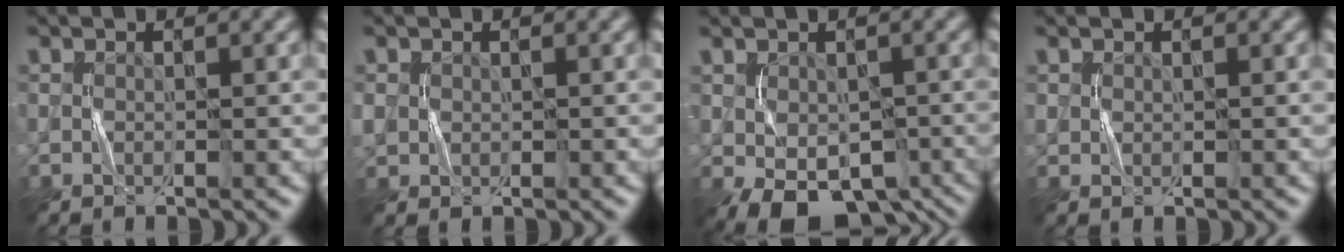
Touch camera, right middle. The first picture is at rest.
{"total": 1.3, "force": [0.4, 1.2, 0.4], "torque": [-0.012, 0.000, 0.009]}
{"total": 7.7, "force": [-3.9, 4.3, 5.0], "torque": [-0.087, -0.022, -0.051]}
{"total": 0.6, "force": [0.4, 0.4, 0.2], "torque": [-0.005, -0.002, 0.012]}